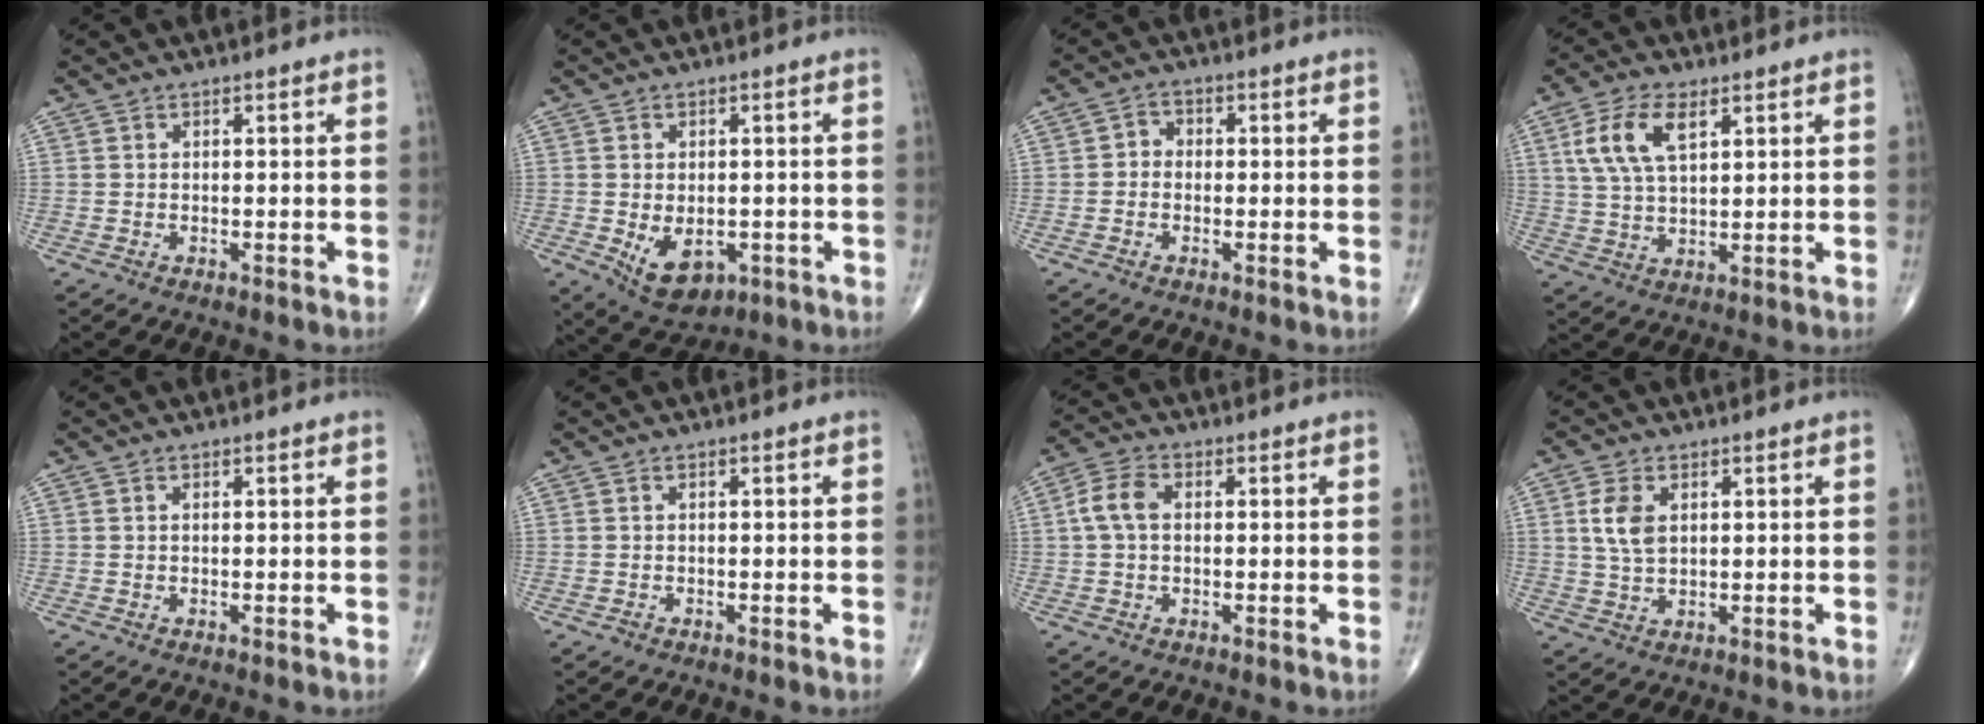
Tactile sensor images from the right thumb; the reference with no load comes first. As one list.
[{"total": 8.3, "force": [-2.1, 5.3, 6.0], "torque": [-0.072, -0.003, -0.018]}, {"total": 2.5, "force": [-0.4, 2.1, 1.2], "torque": [-0.001, 0.011, -0.019]}, {"total": 9.5, "force": [3.8, 4.7, 7.4], "torque": [-0.145, -0.005, 0.076]}, {"total": 0.6, "force": [0.2, 0.2, 0.6], "torque": [-0.012, 0.000, 0.003]}, {"total": 0.5, "force": [-0.4, 0.4, 0.1], "torque": [0.004, 0.001, -0.009]}, {"total": 5.5, "force": [0.6, 3.4, 4.2], "torque": [-0.093, 0.017, 0.005]}, {"total": 5.6, "force": [1.5, 3.4, 4.2], "torque": [-0.082, -0.003, 0.030]}]